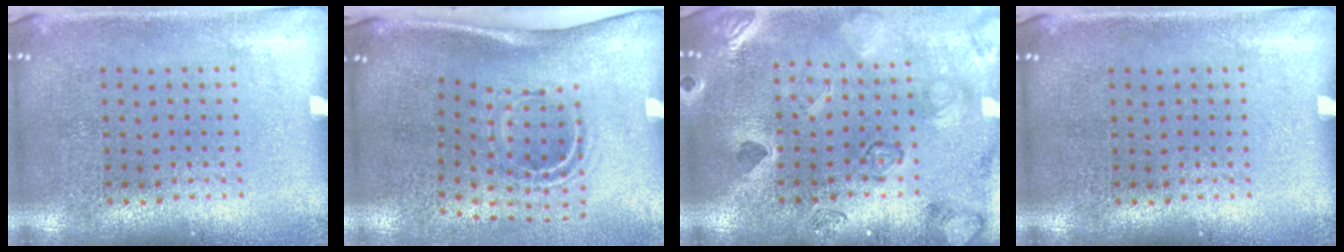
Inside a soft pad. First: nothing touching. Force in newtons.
{"total": 2.1, "press": 1.2, "slide": 1.8}
{"total": 2.5, "press": 2.4, "slide": 0.5}
{"total": 0.0}